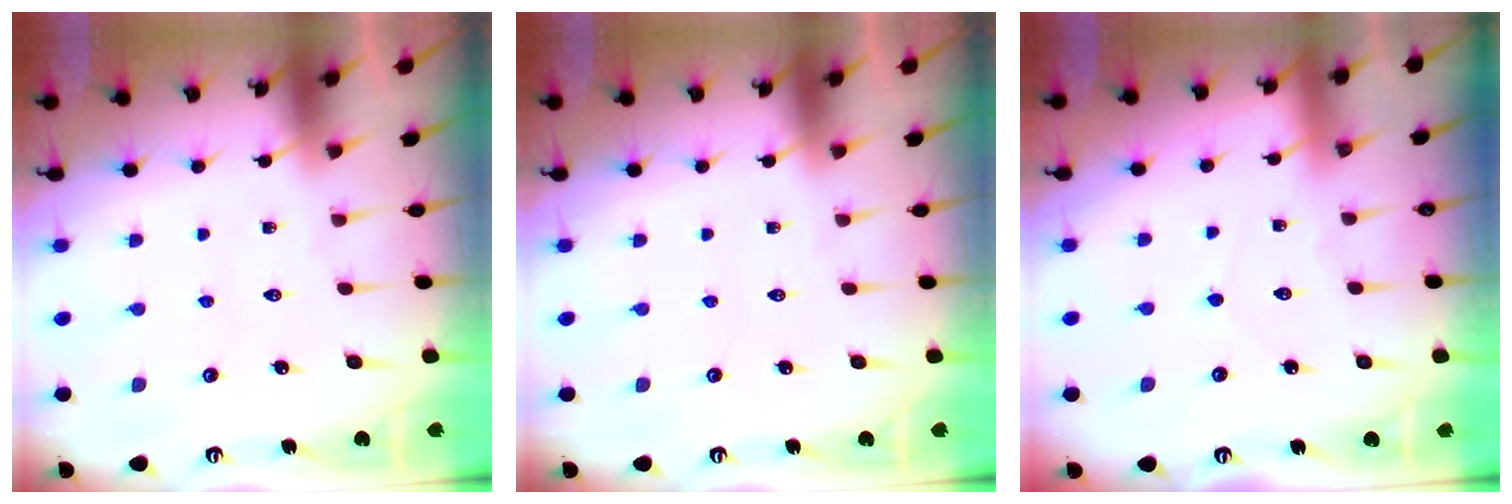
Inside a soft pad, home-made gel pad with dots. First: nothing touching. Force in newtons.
{"total": 0.0}
{"total": 2.9, "press": 2.9, "slide": 0.4}